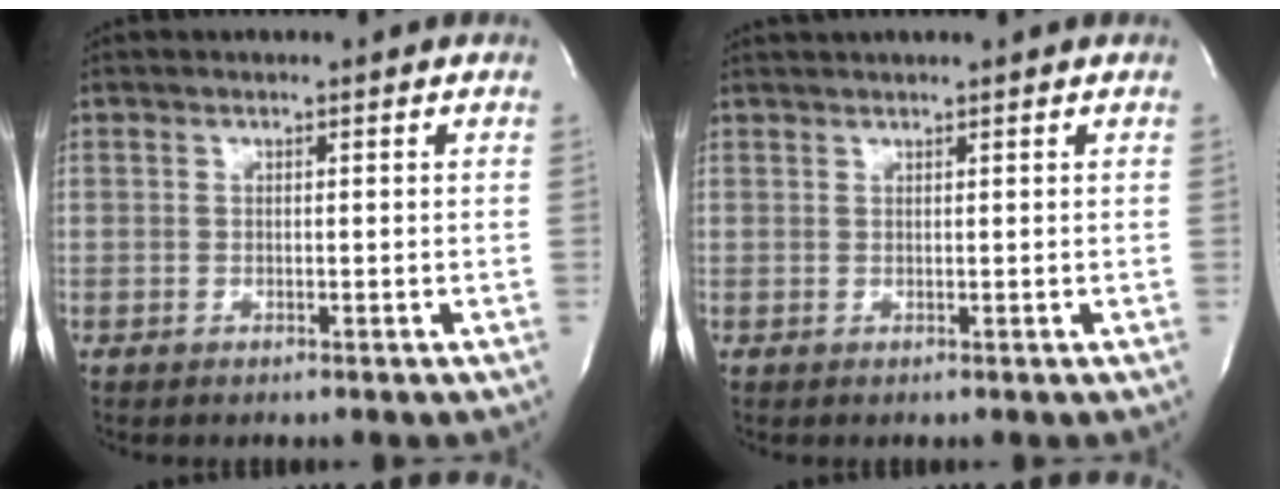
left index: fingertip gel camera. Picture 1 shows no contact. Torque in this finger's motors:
{"motor_torque": [0.32, -0.33, 0.29, 0.05]}